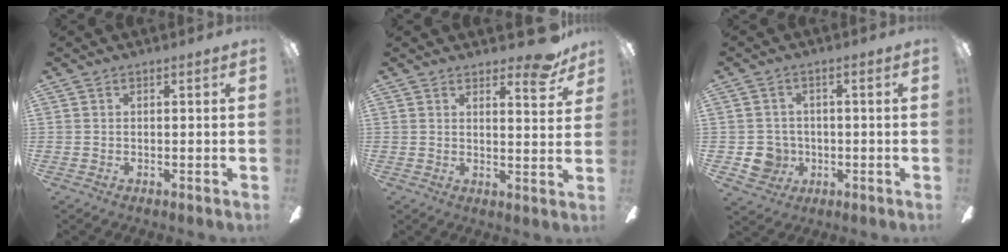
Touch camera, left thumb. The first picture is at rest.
{"total": 8.2, "force": [6.1, 2.2, 5.0], "torque": [-0.063, -0.032, 0.101]}
{"total": 6.3, "force": [-0.9, 6.1, 1.4], "torque": [-0.032, 0.008, -0.011]}